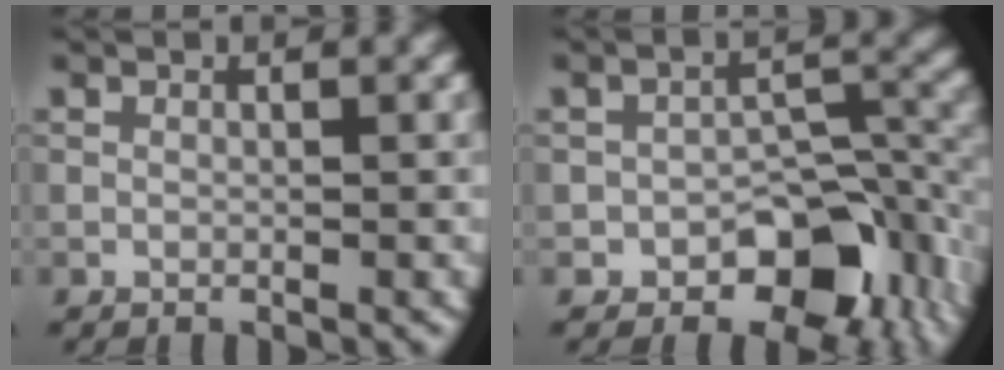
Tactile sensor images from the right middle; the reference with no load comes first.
{"total": 8.5, "force": [-4.5, 5.0, 5.2], "torque": [-0.049, -0.003, -0.076]}